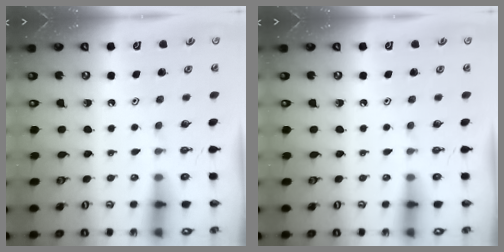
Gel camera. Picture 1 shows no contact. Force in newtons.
{"total": 0.0}